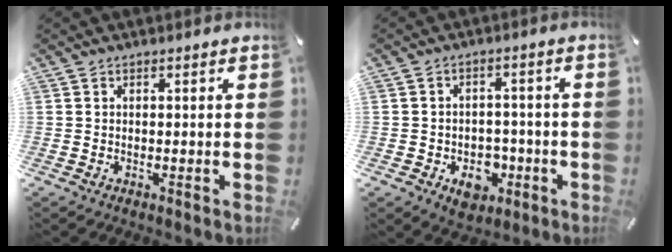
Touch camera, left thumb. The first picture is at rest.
{"total": 7.5, "force": [-2.9, 5.7, 3.9], "torque": [-0.055, 0.016, -0.049]}